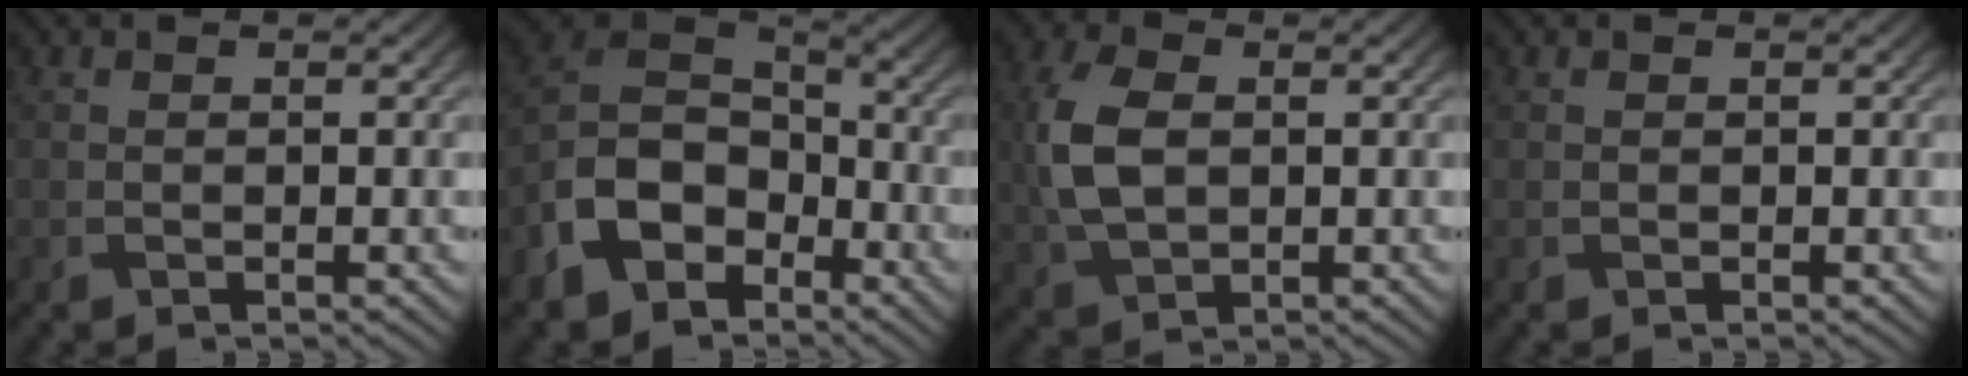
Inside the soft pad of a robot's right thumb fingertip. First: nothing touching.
{"total": 10.9, "force": [-5.5, 7.5, 5.8], "torque": [-0.134, -0.013, -0.124]}
{"total": 7.1, "force": [0.6, 4.6, 5.4], "torque": [-0.141, 0.004, 0.009]}
{"total": 0.0}